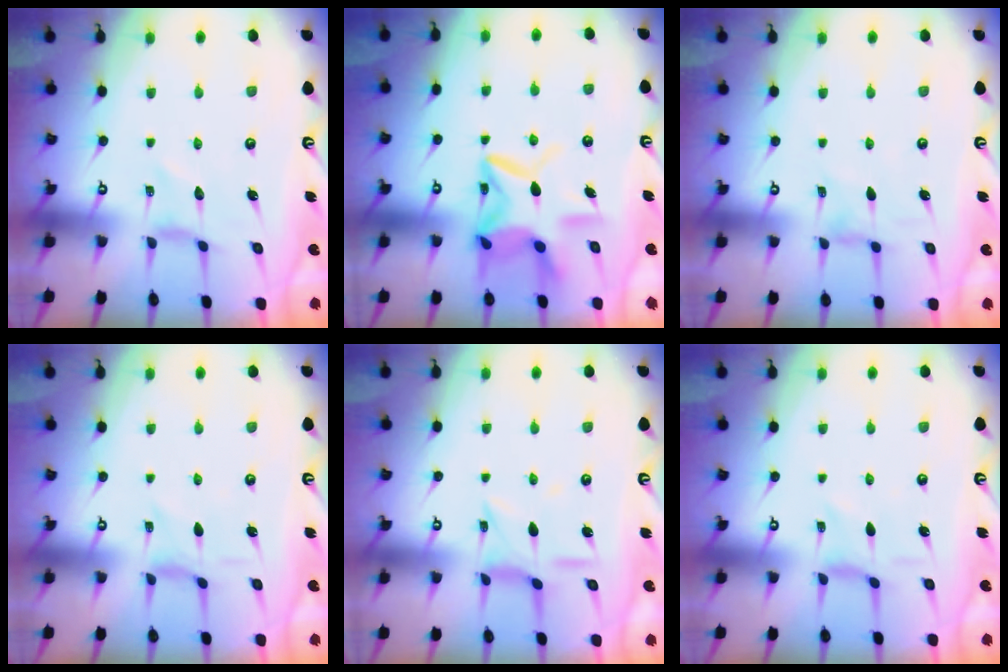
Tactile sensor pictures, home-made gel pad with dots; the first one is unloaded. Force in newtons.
{"total": 13.1, "press": 13.1, "slide": 1.1}
{"total": 0.9, "press": 0.9, "slide": 0.3}
{"total": 0.0}
{"total": 6.1, "press": 6.1, "slide": 0.2}
{"total": 0.0}